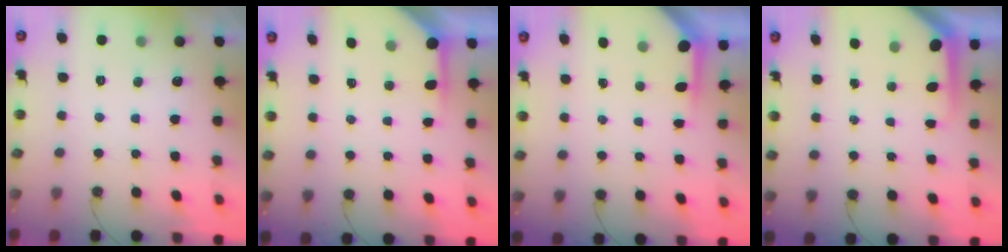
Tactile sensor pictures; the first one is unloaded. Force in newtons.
{"total": 5.1, "press": 5.1, "slide": 0.4}
{"total": 3.6, "press": 3.6, "slide": 0.3}
{"total": 5.7, "press": 5.7, "slide": 0.6}